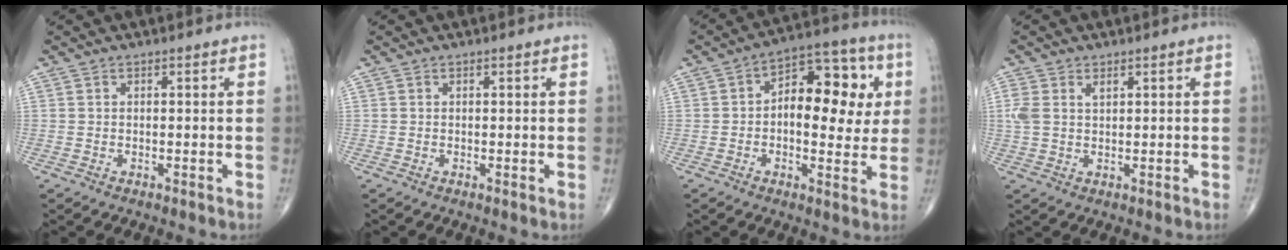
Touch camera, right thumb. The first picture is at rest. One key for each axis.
{"total": 0.0}
{"total": 14.9, "fx": 1.8, "fy": 8.3, "fz": 12.3, "tx": -0.133, "ty": 0.025, "tz": 0.019}
{"total": 4.1, "fx": 1.4, "fy": 2.3, "fz": 3.0, "tx": -0.075, "ty": 0.012, "tz": 0.034}